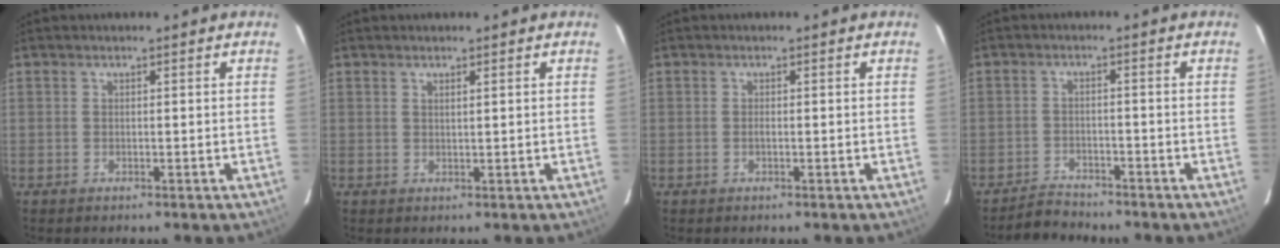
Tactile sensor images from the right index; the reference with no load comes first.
{"total": 0.8, "force": [0.6, -0.1, 0.5], "torque": [-0.009, 0.000, 0.011]}
{"total": 0.7, "force": [-0.3, 0.2, 0.6], "torque": [-0.010, 0.001, -0.007]}
{"total": 3.8, "force": [-3.6, 1.1, 0.0], "torque": [-0.013, 0.007, -0.063]}